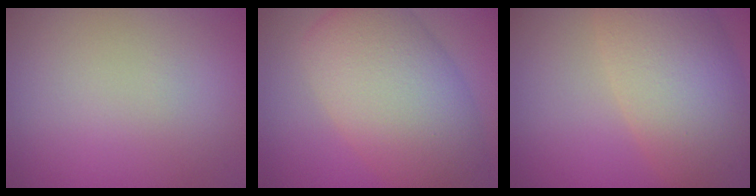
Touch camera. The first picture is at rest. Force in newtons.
{"total": 9.9, "press": 9.9, "slide": 0.4}
{"total": 8.9, "press": 8.9, "slide": 0.3}